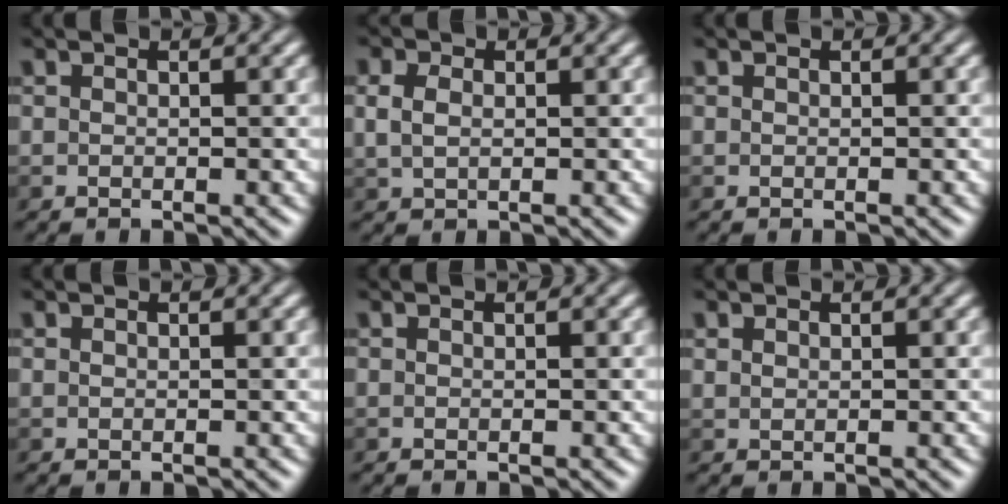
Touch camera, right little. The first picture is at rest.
{"total": 2.4, "force": [0.5, 1.6, 1.6], "torque": [-0.044, 0.003, 0.009]}
{"total": 0.0}
{"total": 0.0}
{"total": 0.0}
{"total": 0.5, "force": [0.4, 0.3, 0.2], "torque": [-0.007, -0.001, 0.012]}